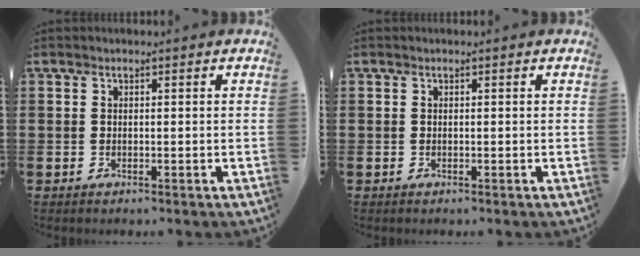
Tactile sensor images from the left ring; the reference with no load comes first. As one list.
[{"total": 0.0}]